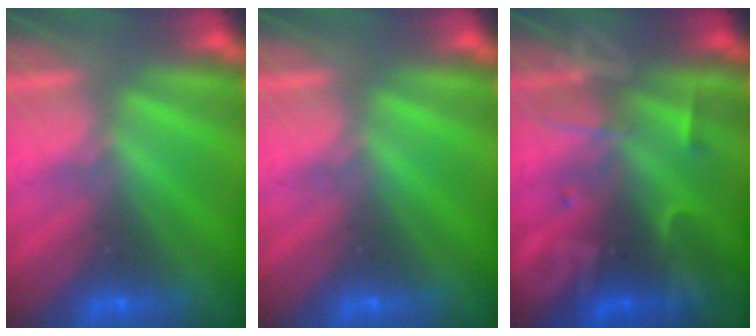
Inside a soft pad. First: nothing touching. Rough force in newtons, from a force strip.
{"total": 0.0}
{"total": 2.4}